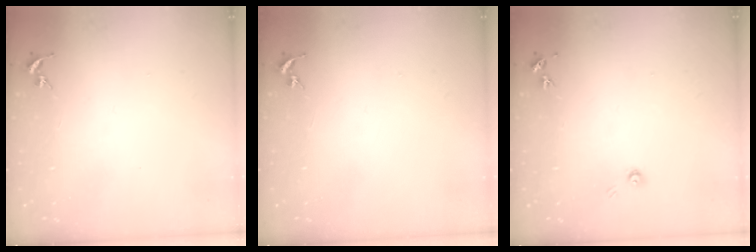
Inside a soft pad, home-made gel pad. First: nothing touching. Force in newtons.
{"total": 0.0}
{"total": 3.7, "press": 3.7, "slide": 0.4}